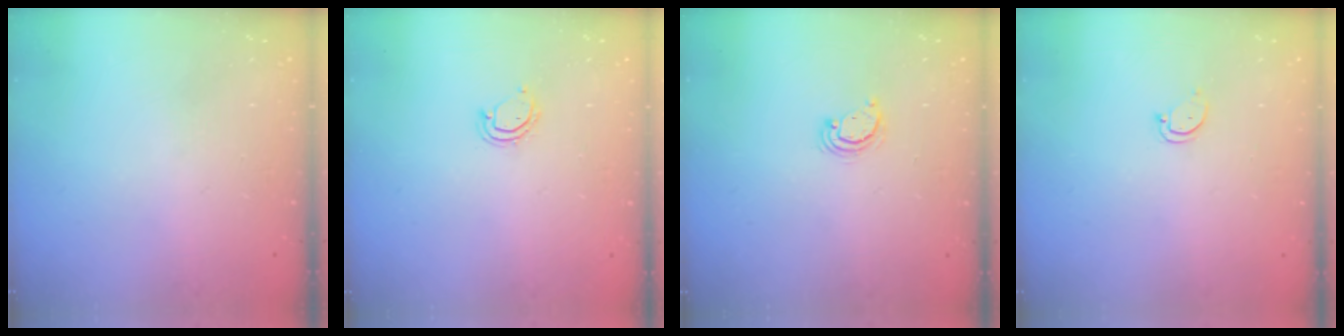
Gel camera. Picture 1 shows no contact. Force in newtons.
{"total": 4.7, "press": 4.6, "slide": 0.4}
{"total": 3.0, "press": 3.0, "slide": 0.2}
{"total": 3.1, "press": 3.1, "slide": 0.2}